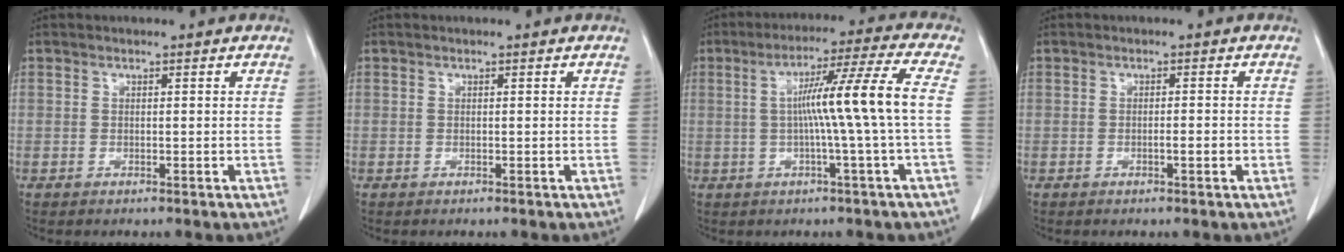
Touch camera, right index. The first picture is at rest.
{"total": 0.0}
{"total": 10.7, "force": [-0.2, -2.2, 10.4], "torque": [-0.170, 0.014, 0.001]}
{"total": 1.5, "force": [-0.5, 0.1, 1.4], "torque": [-0.025, 0.000, -0.008]}